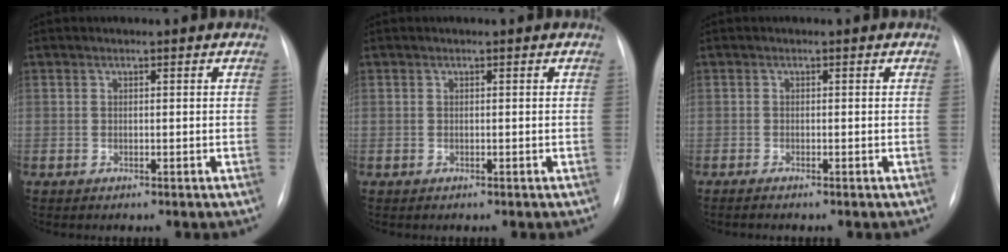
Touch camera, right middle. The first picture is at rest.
{"total": 0.0}
{"total": 1.0, "force": [-0.7, -0.1, 0.7], "torque": [-0.009, 0.000, -0.009]}